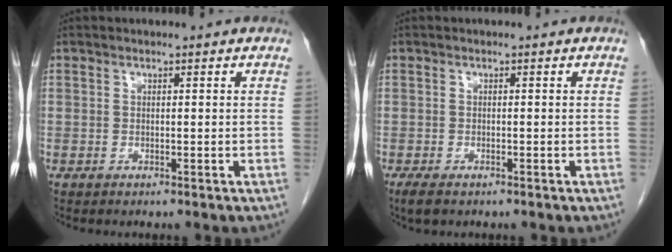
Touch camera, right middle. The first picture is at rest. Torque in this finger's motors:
{"motor_torque": [0.54, -0.17, -0.01, 0.03]}